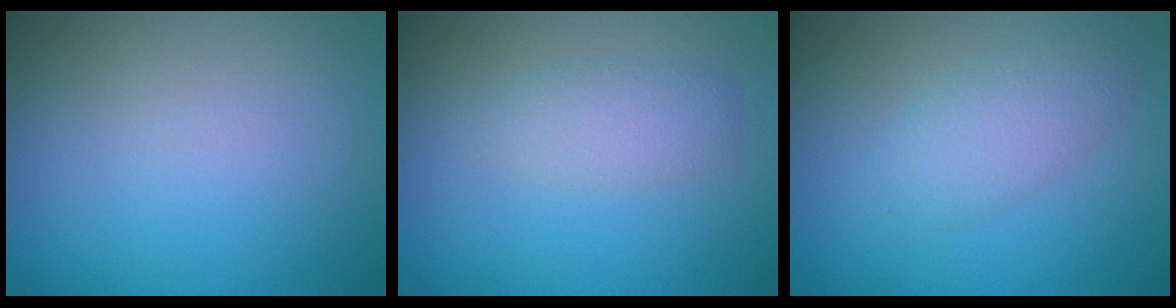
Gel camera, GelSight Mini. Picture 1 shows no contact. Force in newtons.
{"total": 2.1, "press": 2.1, "slide": 0.0}
{"total": 2.8, "press": 2.8, "slide": 0.1}